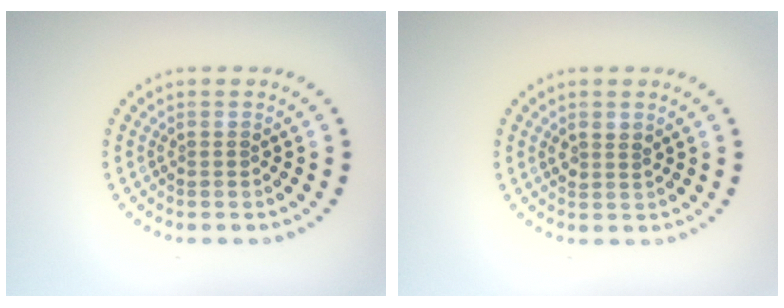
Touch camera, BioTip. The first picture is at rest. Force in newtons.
{"total": 1.3, "press": 1.2, "slide": 0.6}